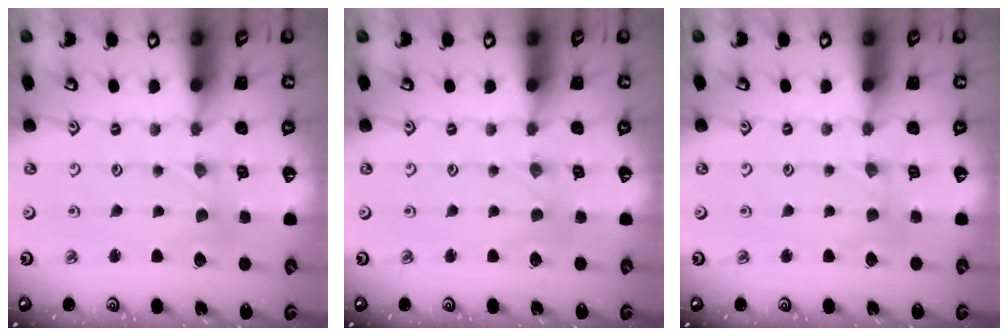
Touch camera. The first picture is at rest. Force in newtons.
{"total": 0.0}
{"total": 1.4, "press": 1.4, "slide": 0.3}